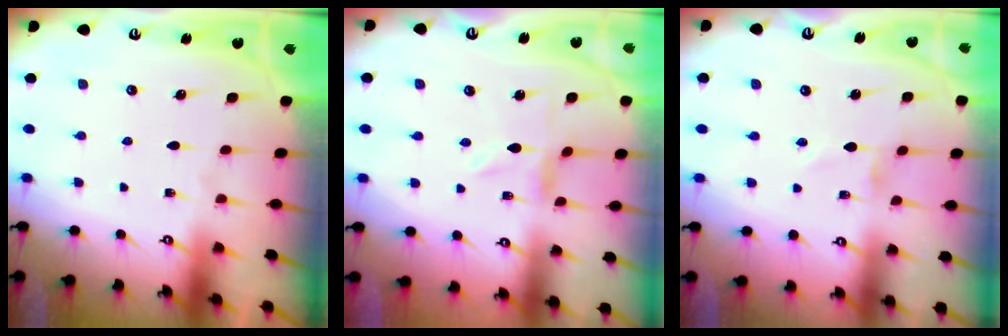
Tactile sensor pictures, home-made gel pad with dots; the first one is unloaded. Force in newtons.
{"total": 0.5, "press": 0.5, "slide": 0.2}
{"total": 0.0}